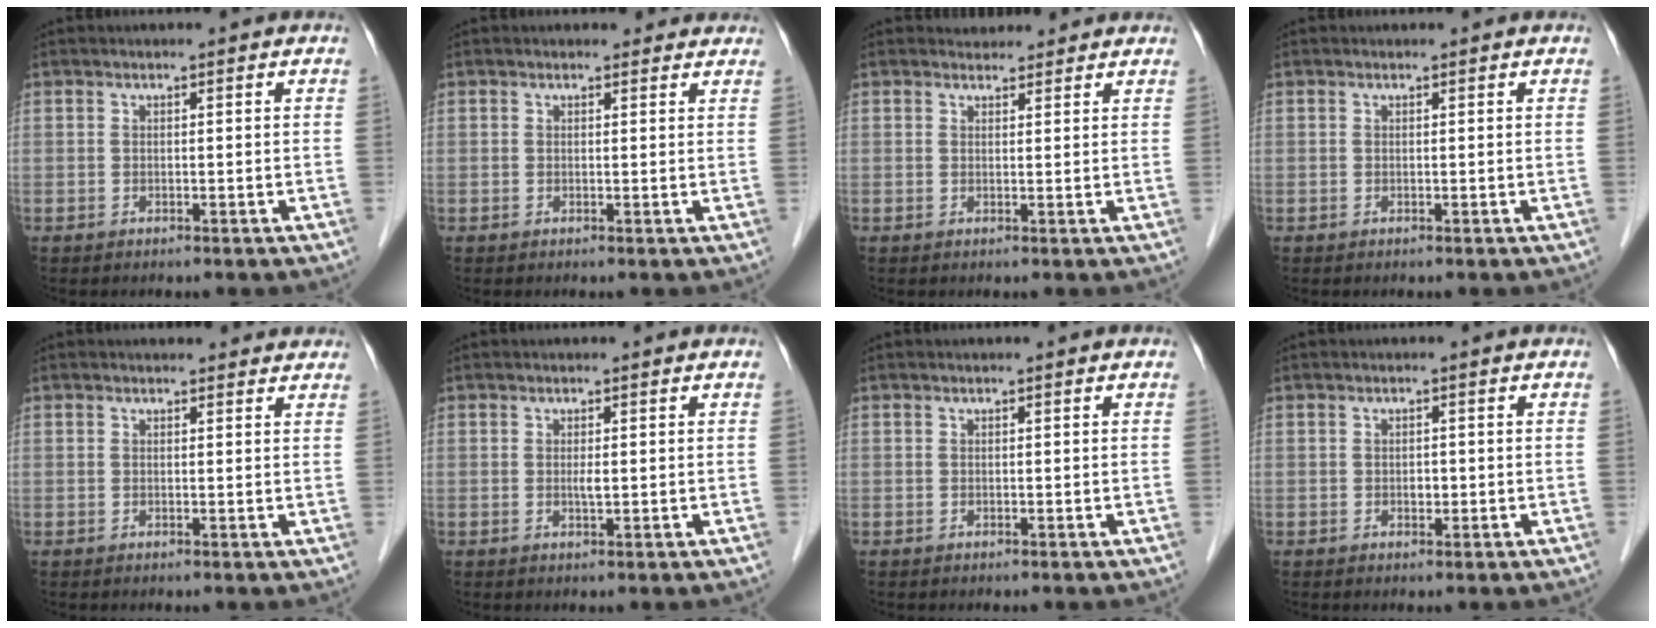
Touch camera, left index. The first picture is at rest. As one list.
[{"total": 2.6, "force": [2.3, 1.1, 0.4], "torque": [-0.002, 0.003, 0.016]}, {"total": 2.8, "force": [2.6, 1.0, 0.1], "torque": [-0.002, 0.011, 0.032]}, {"total": 0.0}, {"total": 4.3, "force": [3.9, 1.3, 1.1], "torque": [-0.007, 0.009, 0.038]}, {"total": 1.0, "force": [0.0, 0.1, 1.0], "torque": [-0.022, -0.005, 0.000]}, {"total": 0.0}, {"total": 1.0, "force": [-0.3, 0.7, 0.7], "torque": [-0.011, -0.001, -0.005]}]